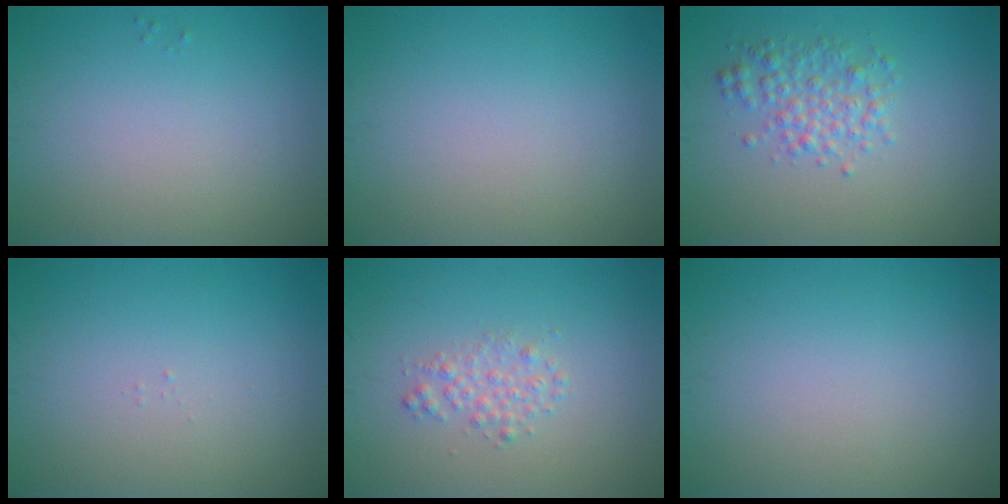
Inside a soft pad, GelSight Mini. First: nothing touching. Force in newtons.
{"total": 0.0}
{"total": 2.9, "press": 2.9, "slide": 0.0}
{"total": 0.0}
{"total": 1.7, "press": 1.7, "slide": 0.0}
{"total": 0.0}